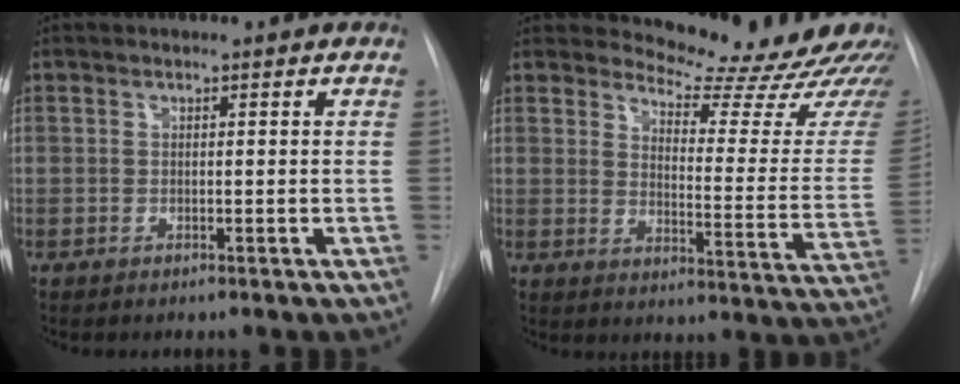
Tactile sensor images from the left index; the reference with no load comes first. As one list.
[{"total": 19.2, "force": [18.0, 3.6, 5.4], "torque": [-0.056, -0.119, 0.197]}]